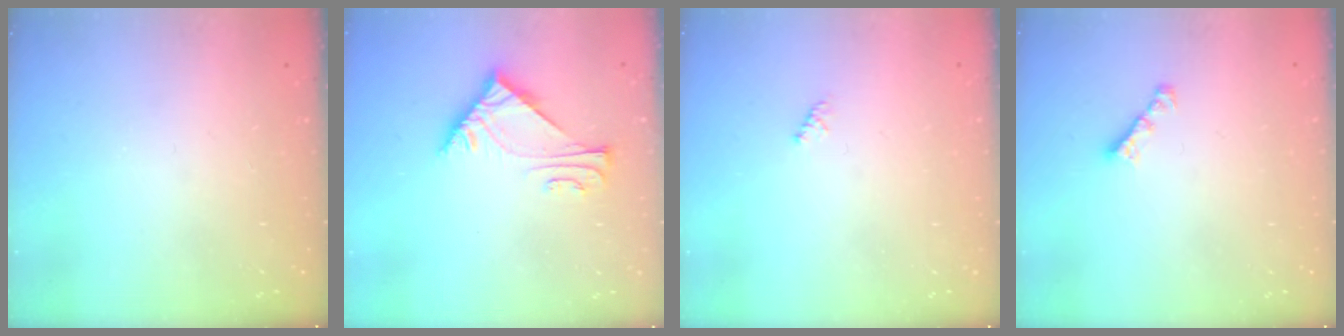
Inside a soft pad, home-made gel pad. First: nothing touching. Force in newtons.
{"total": 6.0, "press": 5.9, "slide": 1.2}
{"total": 1.5, "press": 1.4, "slide": 0.4}
{"total": 1.7, "press": 1.6, "slide": 0.5}